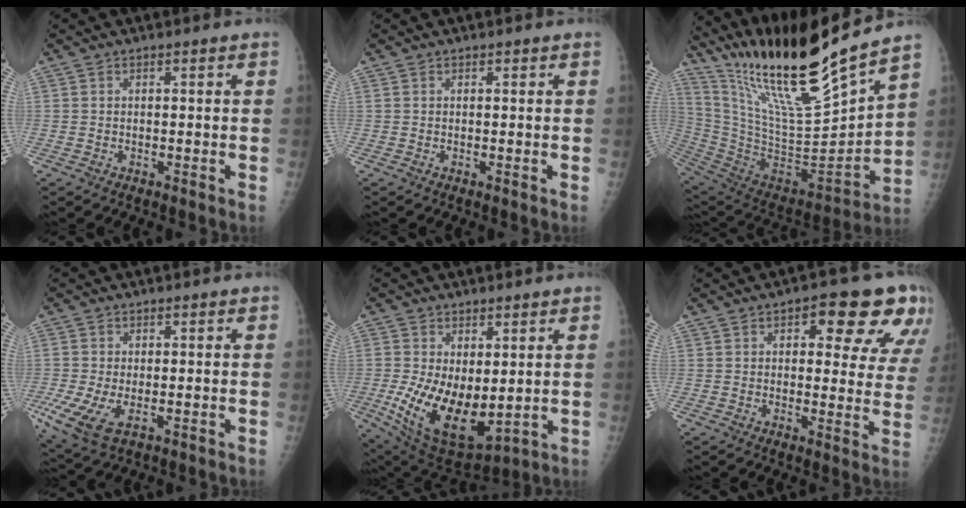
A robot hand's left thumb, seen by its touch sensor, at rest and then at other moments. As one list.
[{"total": 0.0}, {"total": 25.9, "force": [20.8, 2.1, 15.4], "torque": [-0.240, -0.115, 0.381]}, {"total": 8.4, "force": [-2.5, 4.3, 6.8], "torque": [-0.157, -0.019, -0.038]}, {"total": 14.4, "force": [-0.2, 7.8, 12.1], "torque": [-0.203, -0.031, 0.020]}, {"total": 15.1, "force": [7.7, 6.5, 11.3], "torque": [-0.085, -0.023, 0.089]}]